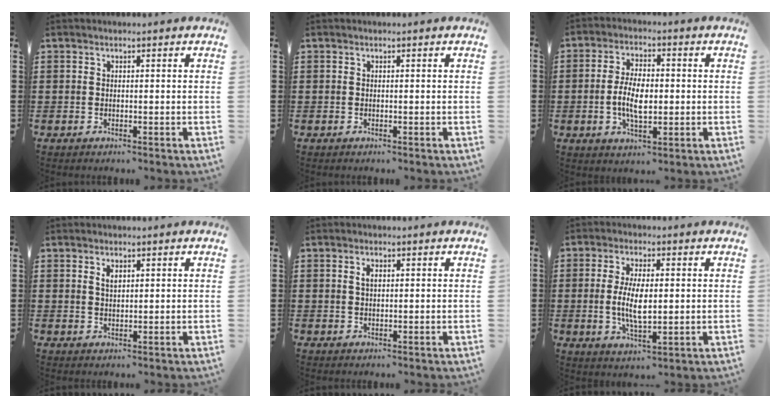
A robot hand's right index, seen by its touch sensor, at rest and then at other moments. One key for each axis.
{"total": 0.0}
{"total": 6.6, "fx": -0.7, "fy": 3.0, "fz": 5.8, "tx": -0.126, "ty": 0.001, "tz": -0.019}
{"total": 1.7, "fx": 0.9, "fy": 0.8, "fz": 1.2, "tx": -0.026, "ty": 0.005, "tz": 0.014}
{"total": 1.4, "fx": 0.4, "fy": 0.7, "fz": 1.2, "tx": -0.025, "ty": 0.006, "tz": 0.006}
{"total": 7.0, "fx": 0.0, "fy": 2.8, "fz": 6.4, "tx": -0.133, "ty": 0.002, "tz": -0.004}